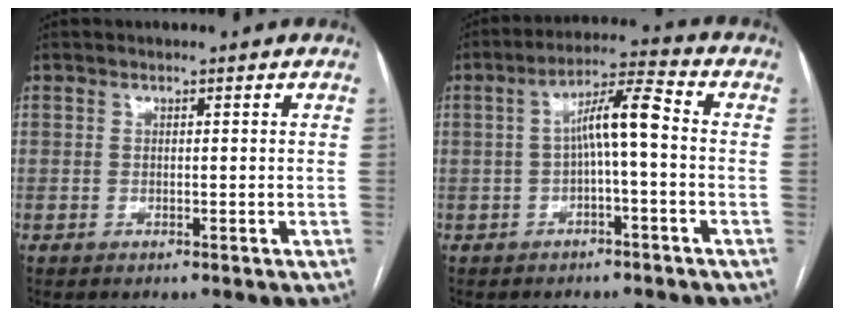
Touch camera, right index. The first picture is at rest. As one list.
[{"total": 7.1, "force": [-0.4, 0.8, 7.0], "torque": [-0.121, 0.030, -0.007]}]